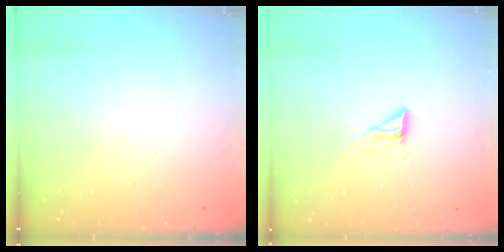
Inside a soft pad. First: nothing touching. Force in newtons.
{"total": 6.5, "press": 6.5, "slide": 0.4}